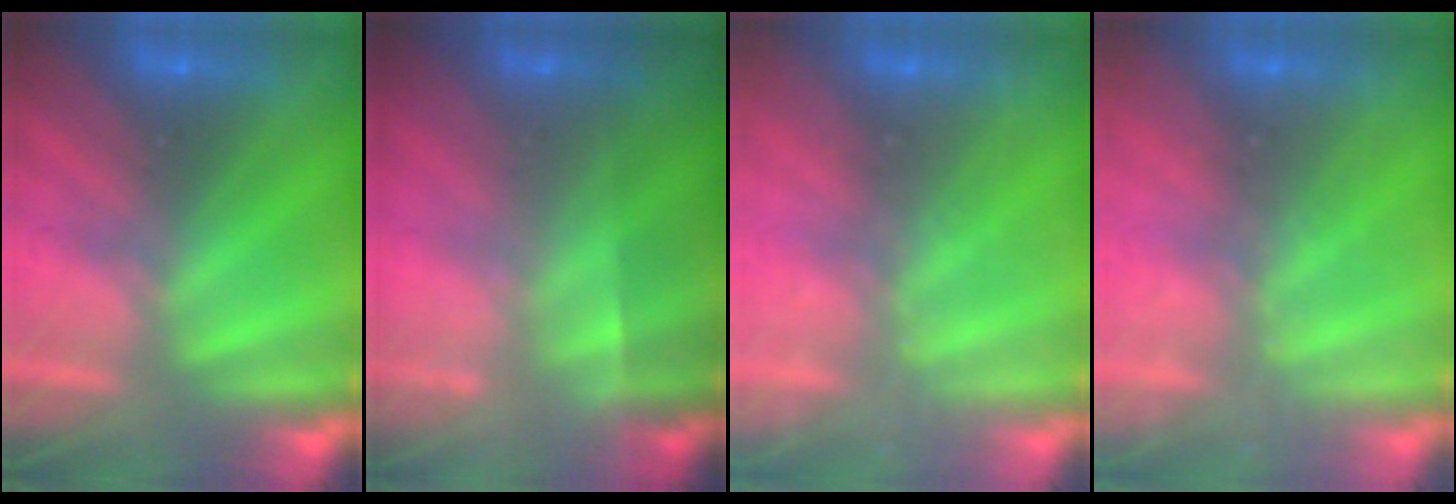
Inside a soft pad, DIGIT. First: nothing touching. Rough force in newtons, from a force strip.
{"total": 1.8}
{"total": 1.4}
{"total": 1.4}